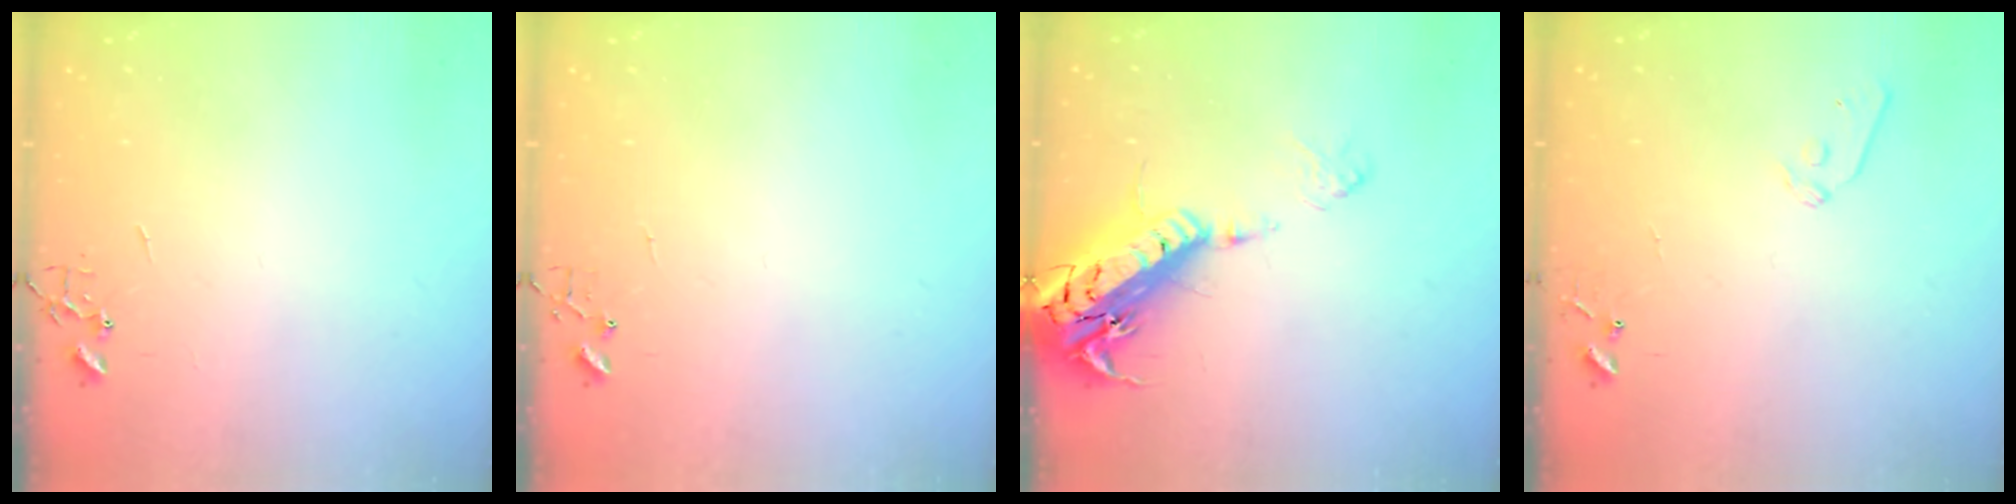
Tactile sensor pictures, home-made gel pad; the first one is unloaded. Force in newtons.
{"total": 3.8, "press": 3.8, "slide": 0.5}
{"total": 22.4, "press": 22.0, "slide": 4.3}
{"total": 7.2, "press": 7.2, "slide": 0.5}